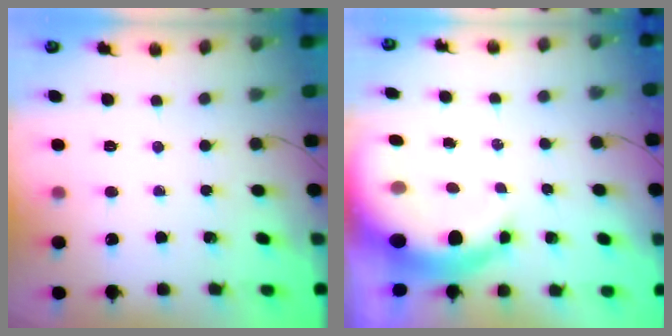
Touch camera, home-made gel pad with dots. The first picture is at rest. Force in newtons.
{"total": 9.5, "press": 9.4, "slide": 1.8}